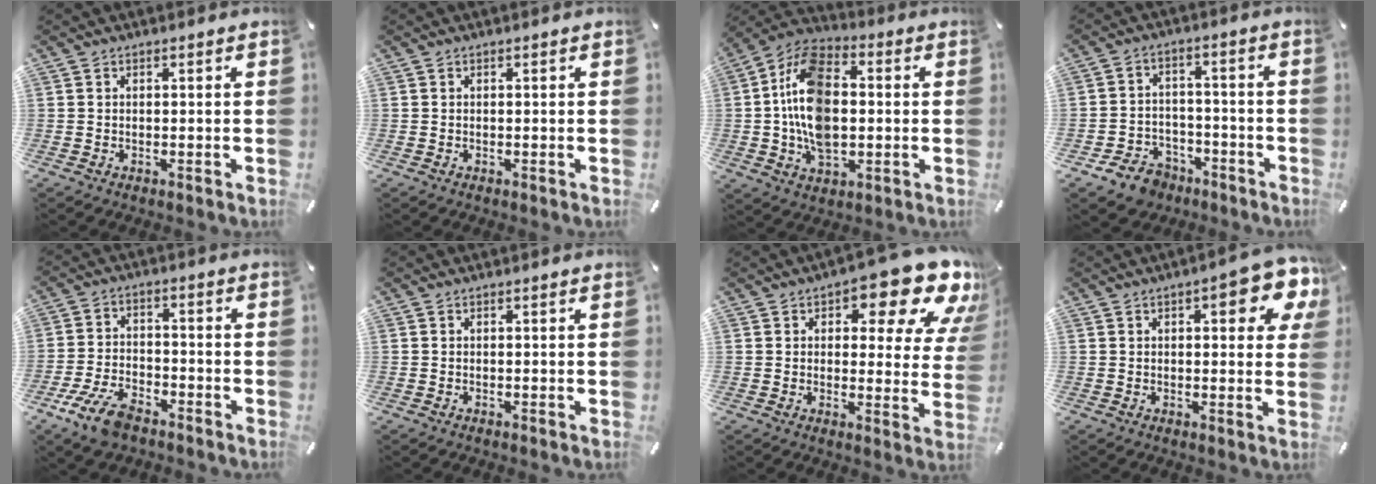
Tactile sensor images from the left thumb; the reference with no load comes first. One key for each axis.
{"total": 0.0}
{"total": 15.9, "fx": -0.5, "fy": 10.3, "fz": 12.1, "tx": -0.265, "ty": 0.005, "tz": -0.011}
{"total": 7.6, "fx": -5.2, "fy": 5.2, "fz": 1.8, "tx": -0.029, "ty": 0.045, "tz": -0.094}
{"total": 9.4, "fx": -6.2, "fy": 4.5, "fz": 5.4, "tx": -0.119, "ty": 0.023, "tz": -0.117}
{"total": 0.0}
{"total": 16.0, "fx": 9.6, "fy": 6.7, "fz": 10.9, "tx": -0.135, "ty": -0.063, "tz": 0.155}
{"total": 10.9, "fx": 4.8, "fy": 4.0, "fz": 9.0, "tx": -0.115, "ty": -0.022, "tz": 0.077}